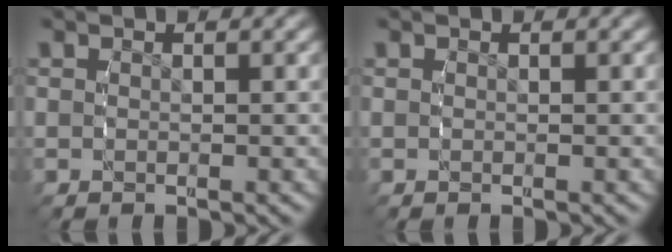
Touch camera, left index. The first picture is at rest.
{"total": 0.0}